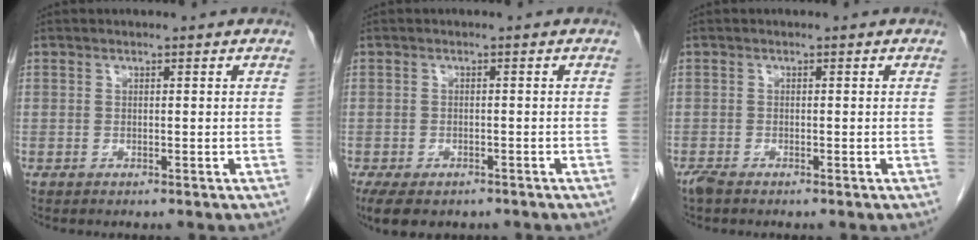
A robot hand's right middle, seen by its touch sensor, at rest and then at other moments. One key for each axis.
{"total": 7.7, "fx": -5.6, "fy": 3.6, "fz": 3.9, "tx": -0.068, "ty": -0.011, "tz": -0.081}
{"total": 1.7, "fx": -1.4, "fy": 0.4, "fz": 0.9, "tx": -0.027, "ty": -0.006, "tz": -0.026}